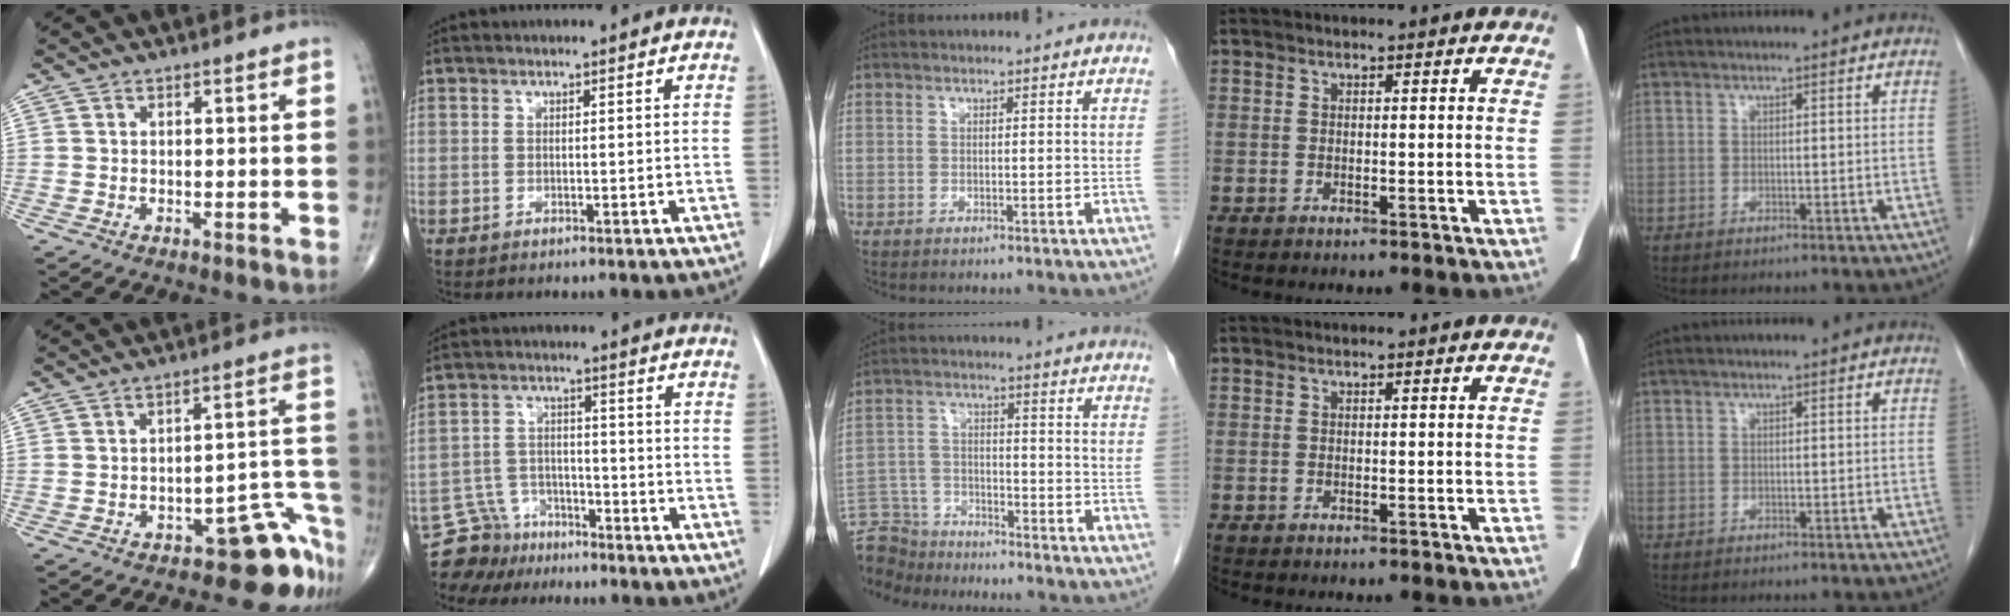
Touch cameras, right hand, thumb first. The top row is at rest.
{"thumb": {"total": 8.7, "force": [-6.7, 3.6, 4.1], "torque": [0.011, 0.104, -0.094]}, "index": {"total": 7.3, "force": [-6.2, 3.9, -0.4], "torque": [0.004, 0.016, -0.110]}, "middle": {"total": 11.4, "force": [-10.8, 3.7, 1.1], "torque": [-0.036, 0.016, -0.194]}}